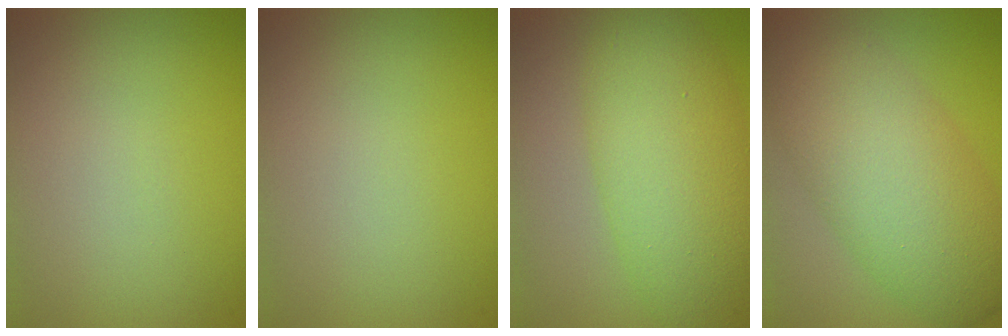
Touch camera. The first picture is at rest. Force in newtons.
{"total": 0.0}
{"total": 8.3, "press": 8.2, "slide": 0.3}
{"total": 8.7, "press": 8.6, "slide": 0.3}